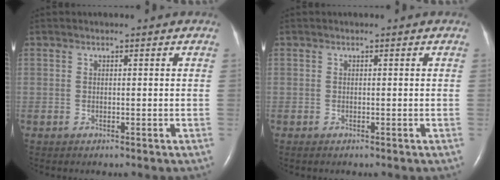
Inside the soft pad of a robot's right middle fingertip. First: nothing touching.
{"total": 0.0}